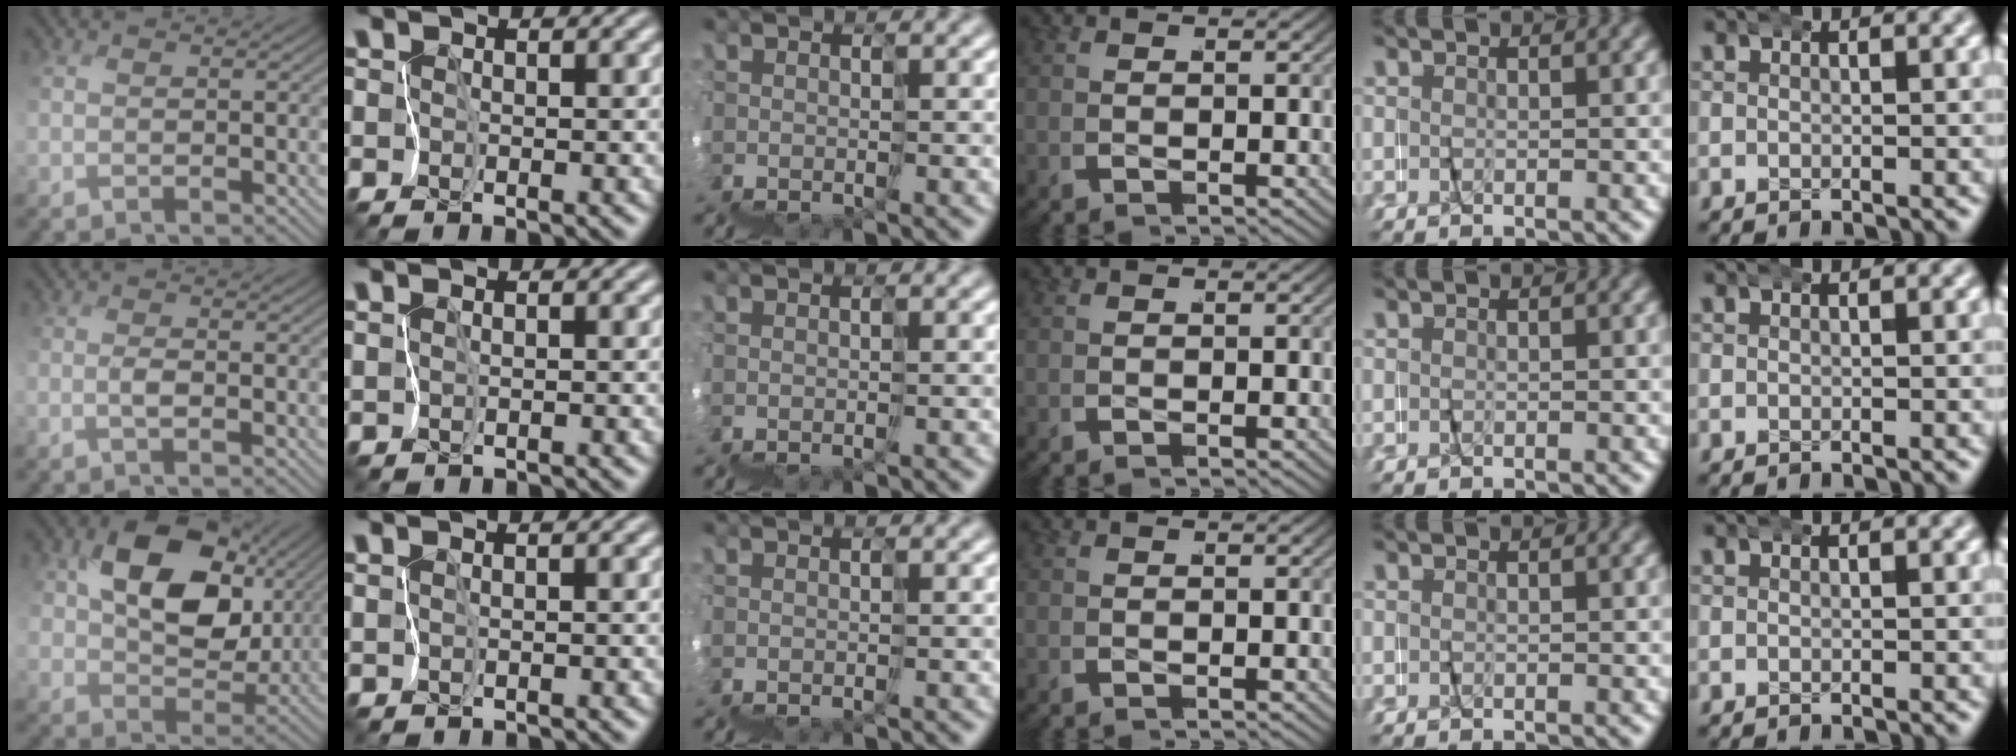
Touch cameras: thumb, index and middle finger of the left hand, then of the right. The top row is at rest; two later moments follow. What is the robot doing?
{"motion": "wrap", "object": "napkin"}